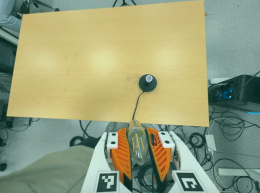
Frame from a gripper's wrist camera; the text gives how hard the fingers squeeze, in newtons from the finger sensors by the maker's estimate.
{"total": 18.9, "left": 20.7, "right": 17.0}